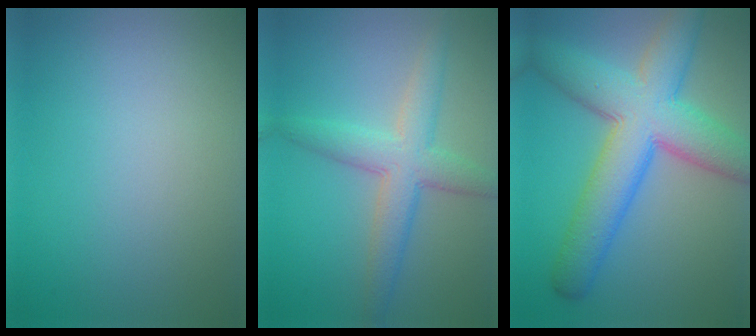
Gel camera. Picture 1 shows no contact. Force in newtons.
{"total": 4.5, "press": 4.5, "slide": 0.1}
{"total": 9.6, "press": 9.5, "slide": 0.3}